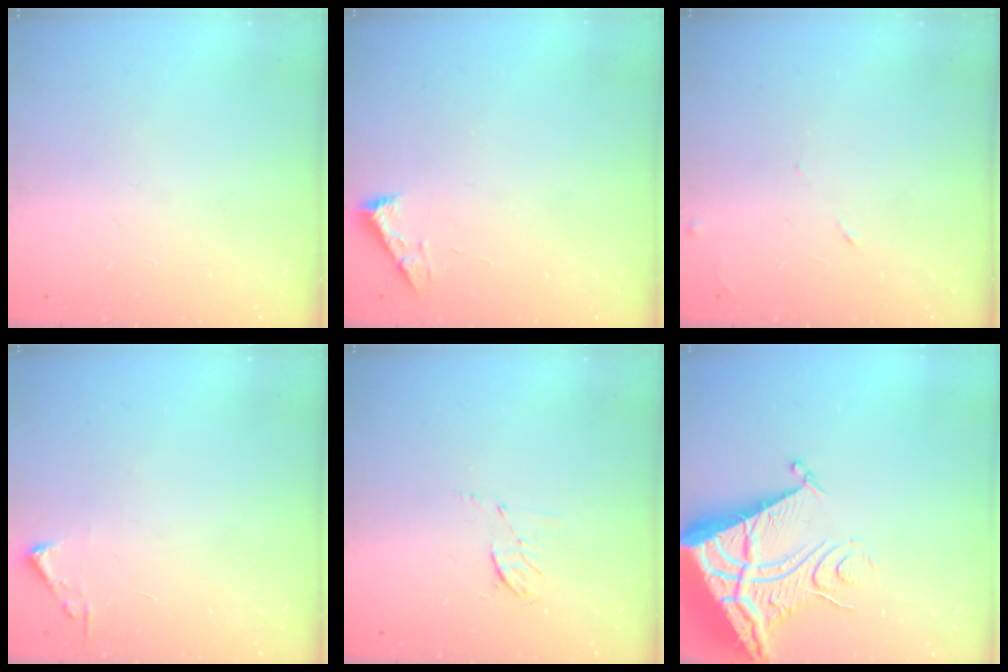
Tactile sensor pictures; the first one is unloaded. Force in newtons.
{"total": 2.5, "press": 2.5, "slide": 0.3}
{"total": 5.5, "press": 5.5, "slide": 0.8}
{"total": 2.4, "press": 2.4, "slide": 0.3}
{"total": 4.2, "press": 3.9, "slide": 1.6}
{"total": 12.7, "press": 12.6, "slide": 1.2}